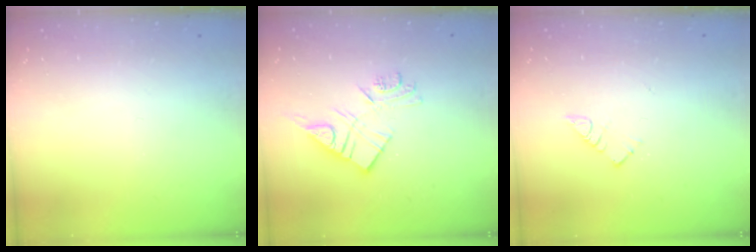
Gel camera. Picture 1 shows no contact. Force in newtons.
{"total": 10.8, "press": 10.7, "slide": 0.9}
{"total": 3.9, "press": 3.9, "slide": 0.2}